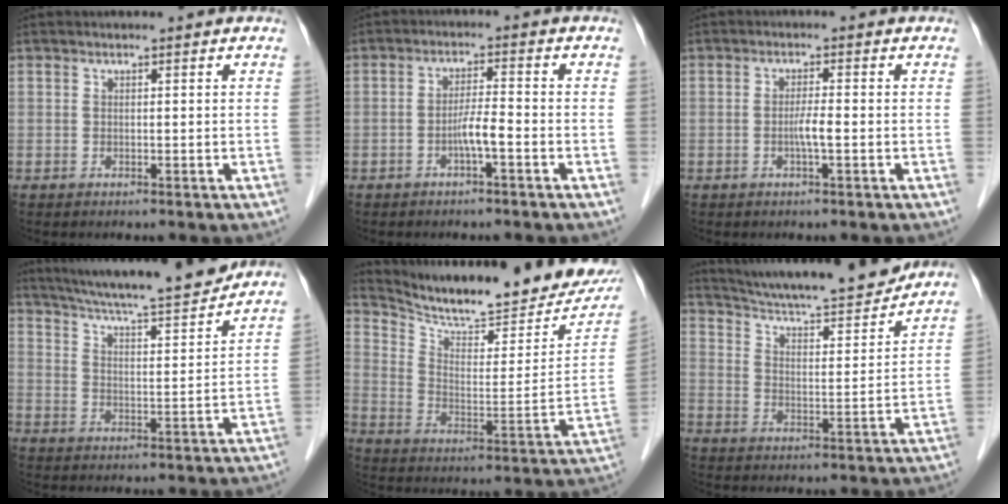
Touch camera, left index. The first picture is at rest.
{"total": 3.4, "force": [-1.6, 0.1, 3.0], "torque": [-0.057, 0.003, -0.031]}
{"total": 2.4, "force": [-0.7, 0.0, 2.3], "torque": [-0.043, 0.000, -0.014]}
{"total": 16.9, "force": [15.3, 0.2, 7.2], "torque": [-0.120, -0.003, 0.228]}
{"total": 23.5, "force": [21.0, 4.4, 9.6], "torque": [-0.150, -0.049, 0.288]}
{"total": 18.6, "force": [17.1, 1.7, 7.0], "torque": [-0.115, -0.001, 0.254]}